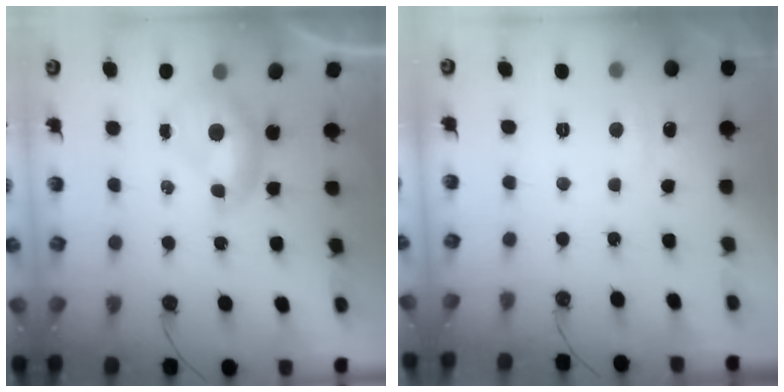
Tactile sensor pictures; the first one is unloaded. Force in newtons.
{"total": 1.6, "press": 1.4, "slide": 0.7}